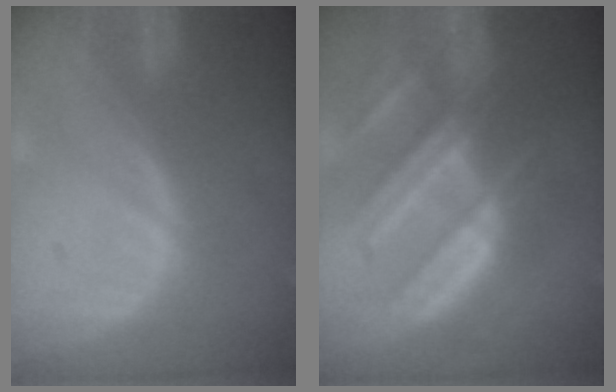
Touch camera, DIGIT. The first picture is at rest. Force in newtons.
{"total": 9.5, "press": 8.4, "slide": 4.3}